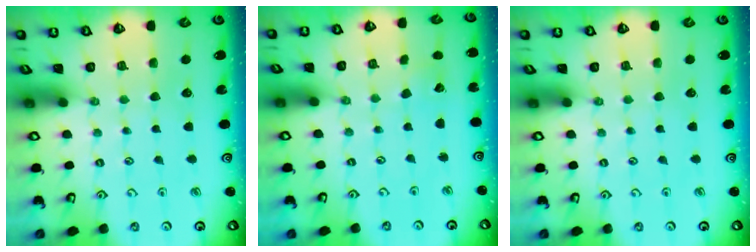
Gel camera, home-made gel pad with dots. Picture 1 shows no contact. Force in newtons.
{"total": 2.7, "press": 2.7, "slide": 0.2}
{"total": 0.0}